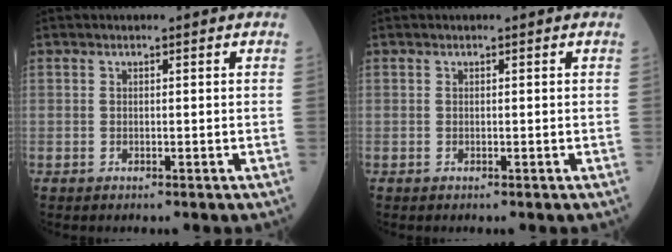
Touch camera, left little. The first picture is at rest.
{"total": 0.0}